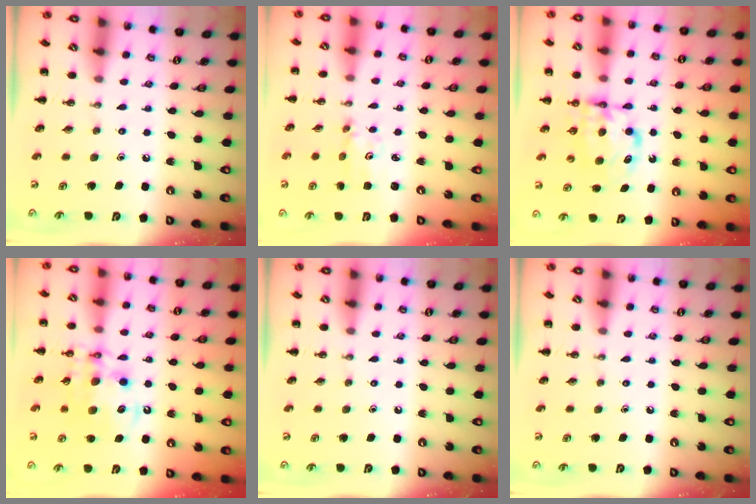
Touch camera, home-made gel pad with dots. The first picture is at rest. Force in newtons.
{"total": 2.5, "press": 2.4, "slide": 0.4}
{"total": 6.4, "press": 6.4, "slide": 0.3}
{"total": 12.3, "press": 11.9, "slide": 3.0}
{"total": 0.0}
{"total": 0.0}